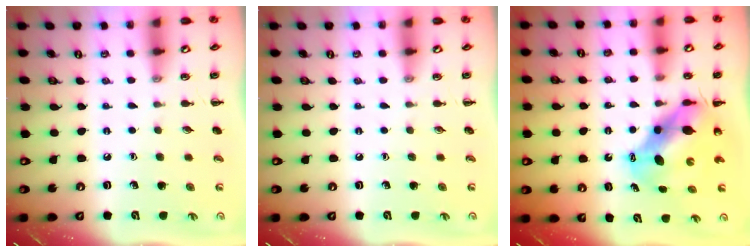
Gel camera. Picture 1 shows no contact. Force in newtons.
{"total": 0.0}
{"total": 8.1, "press": 7.9, "slide": 1.6}